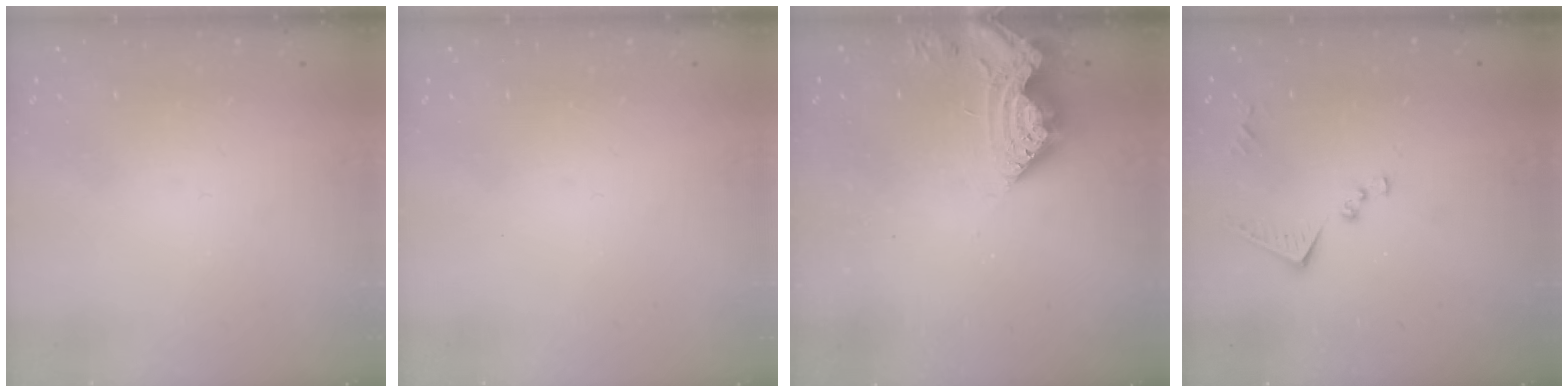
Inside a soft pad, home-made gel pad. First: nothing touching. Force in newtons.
{"total": 0.0}
{"total": 11.5, "press": 11.5, "slide": 0.8}
{"total": 10.1, "press": 10.1, "slide": 0.6}